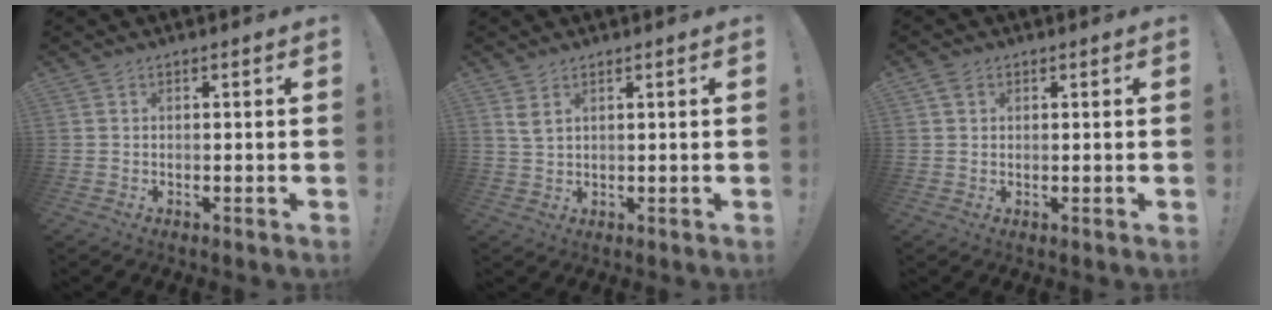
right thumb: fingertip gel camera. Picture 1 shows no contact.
{"total": 2.8, "force": [1.7, 1.1, 1.8], "torque": [-0.032, -0.006, 0.031]}
{"total": 1.9, "force": [1.1, 1.4, 0.6], "torque": [0.003, -0.004, 0.018]}